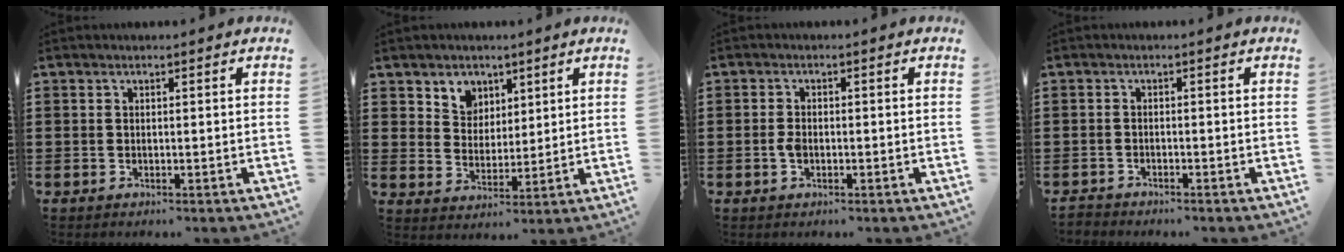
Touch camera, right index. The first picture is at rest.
{"total": 4.6, "force": [3.0, 3.6, 0.0], "torque": [-0.024, 0.006, 0.055]}
{"total": 2.0, "force": [-0.6, 1.1, 1.5], "torque": [-0.044, -0.004, -0.016]}
{"total": 1.5, "force": [-1.5, 0.0, -0.4], "torque": [0.004, 0.003, -0.033]}